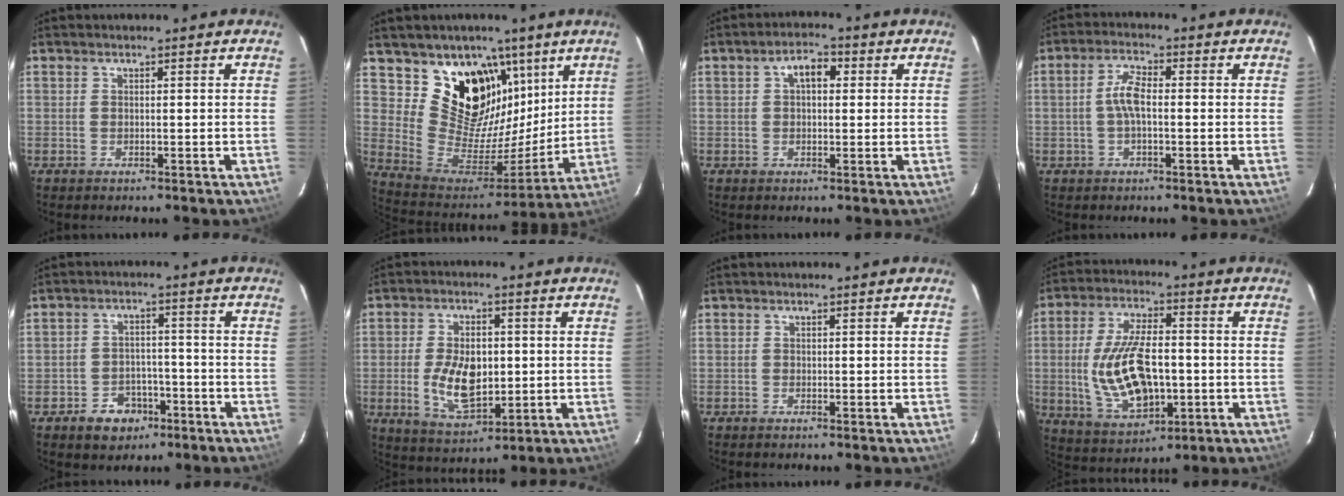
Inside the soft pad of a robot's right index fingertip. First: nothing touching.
{"total": 18.8, "force": [10.6, 13.4, 7.7], "torque": [-0.157, -0.012, 0.207]}
{"total": 4.3, "force": [1.0, 2.6, 3.3], "torque": [-0.055, 0.018, 0.018]}
{"total": 4.6, "force": [-0.5, 1.7, 4.2], "torque": [-0.090, 0.012, -0.010]}
{"total": 6.7, "force": [-3.9, 5.2, 1.8], "torque": [-0.050, 0.020, -0.043]}
{"total": 10.8, "force": [-1.0, 6.2, 8.8], "torque": [-0.173, -0.004, -0.008]}
{"total": 0.0}
{"total": 15.4, "force": [-1.7, 7.6, 13.3], "torque": [-0.269, -0.004, -0.015]}